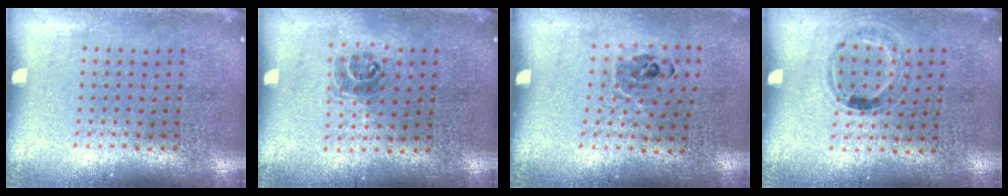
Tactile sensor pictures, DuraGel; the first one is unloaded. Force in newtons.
{"total": 1.1, "press": 0.9, "slide": 0.5}
{"total": 0.9, "press": 0.8, "slide": 0.5}
{"total": 1.1, "press": 0.8, "slide": 0.7}